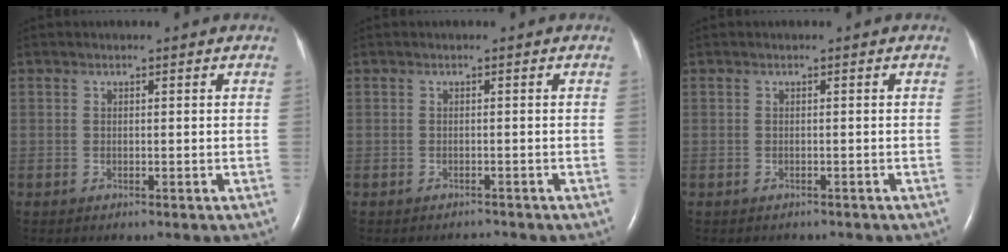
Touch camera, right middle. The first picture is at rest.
{"total": 0.9, "force": [-0.8, 0.1, -0.1], "torque": [-0.002, -0.005, -0.010]}
{"total": 1.6, "force": [-1.4, 0.7, 0.3], "torque": [-0.011, -0.001, -0.016]}